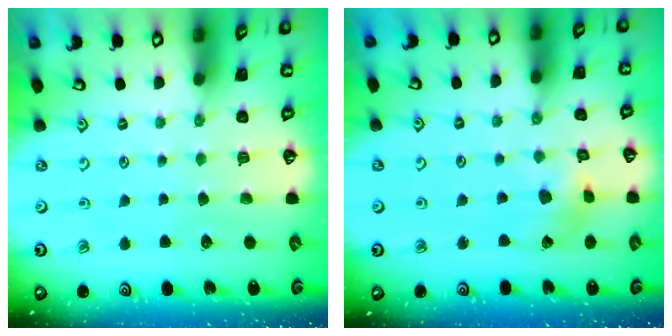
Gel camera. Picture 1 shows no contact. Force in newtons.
{"total": 6.2, "press": 6.2, "slide": 0.8}